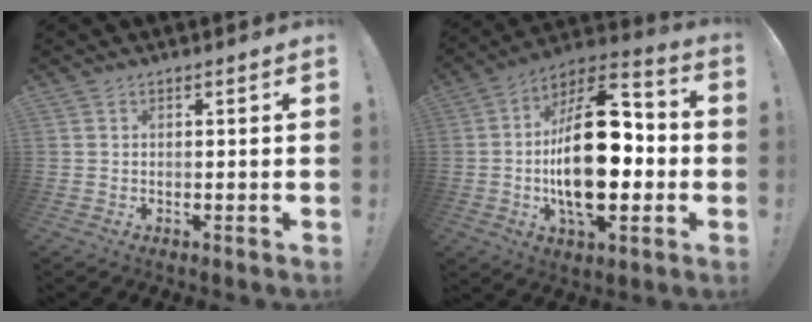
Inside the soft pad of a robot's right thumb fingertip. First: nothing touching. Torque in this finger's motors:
{"motor_torque": [1.59, 3.07, 2.64, -0.13, 0.86]}